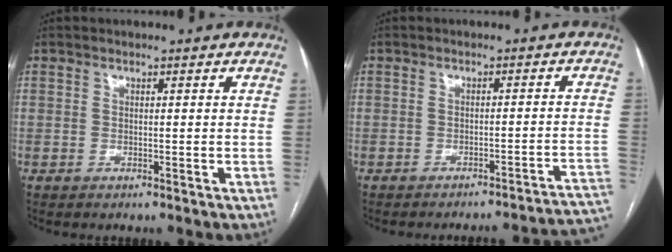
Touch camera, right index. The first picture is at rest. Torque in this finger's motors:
{"motor_torque": [0.95, -1.20, 0.20, 0.01]}